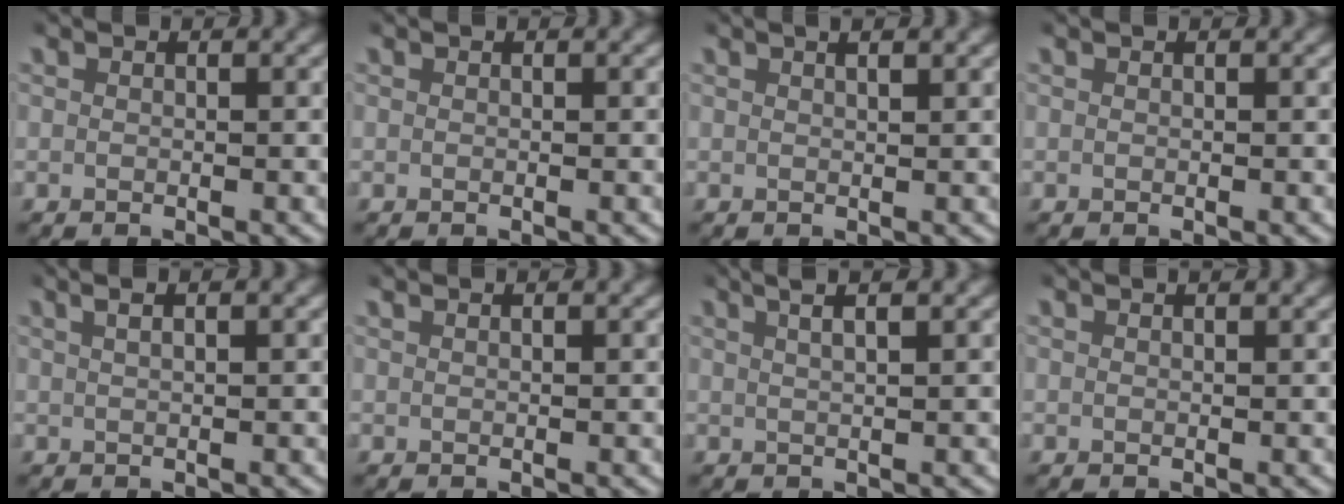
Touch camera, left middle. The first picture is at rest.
{"total": 0.0}
{"total": 1.5, "force": [1.0, 0.2, 1.1], "torque": [-0.010, 0.006, 0.014]}
{"total": 0.0}
{"total": 3.0, "force": [1.7, 1.0, 2.3], "torque": [-0.022, 0.022, 0.020]}
{"total": 0.8, "force": [0.7, 0.1, 0.3], "torque": [-0.006, 0.002, 0.011]}
{"total": 4.8, "force": [3.1, 1.7, 3.3], "torque": [-0.041, 0.023, 0.040]}
{"total": 0.7, "force": [0.6, -0.1, 0.3], "torque": [0.002, 0.003, 0.007]}